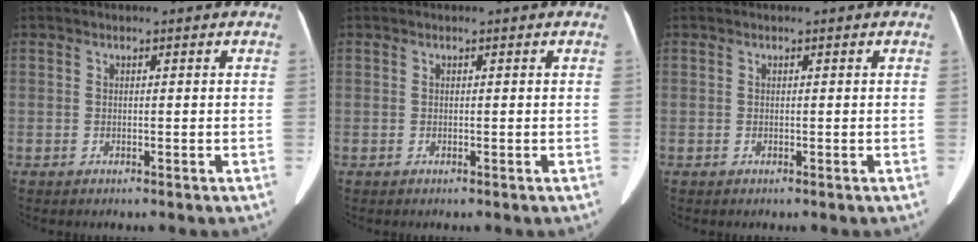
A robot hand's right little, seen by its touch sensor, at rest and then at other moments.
{"total": 0.0}
{"total": 0.0}